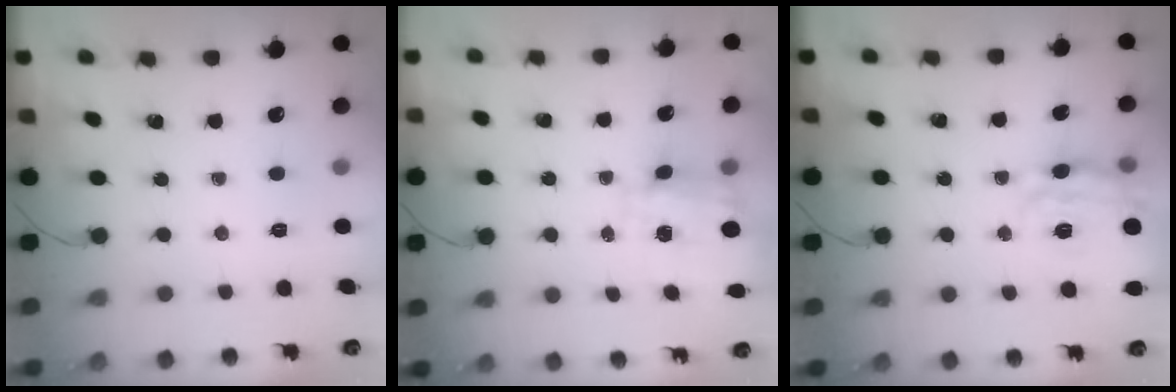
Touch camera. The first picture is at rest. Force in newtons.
{"total": 3.4, "press": 3.2, "slide": 1.0}
{"total": 16.4, "press": 16.3, "slide": 1.8}